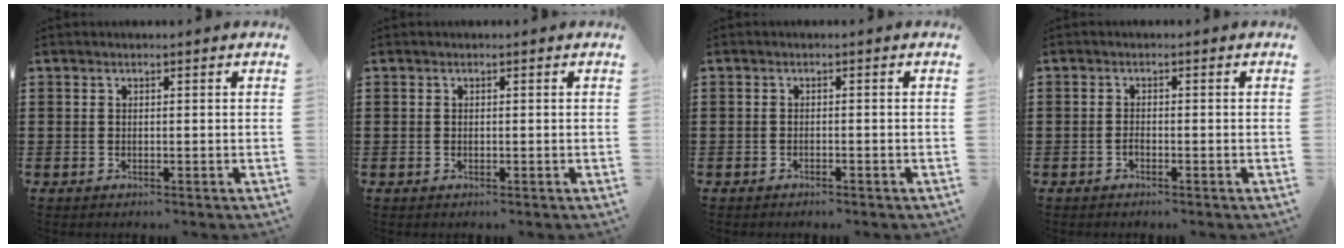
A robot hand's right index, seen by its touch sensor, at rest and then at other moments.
{"total": 0.0}
{"total": 0.8, "force": [-0.7, 0.1, 0.2], "torque": [-0.008, -0.002, -0.014]}
{"total": 0.8, "force": [-0.6, 0.3, 0.4], "torque": [-0.011, -0.003, -0.011]}